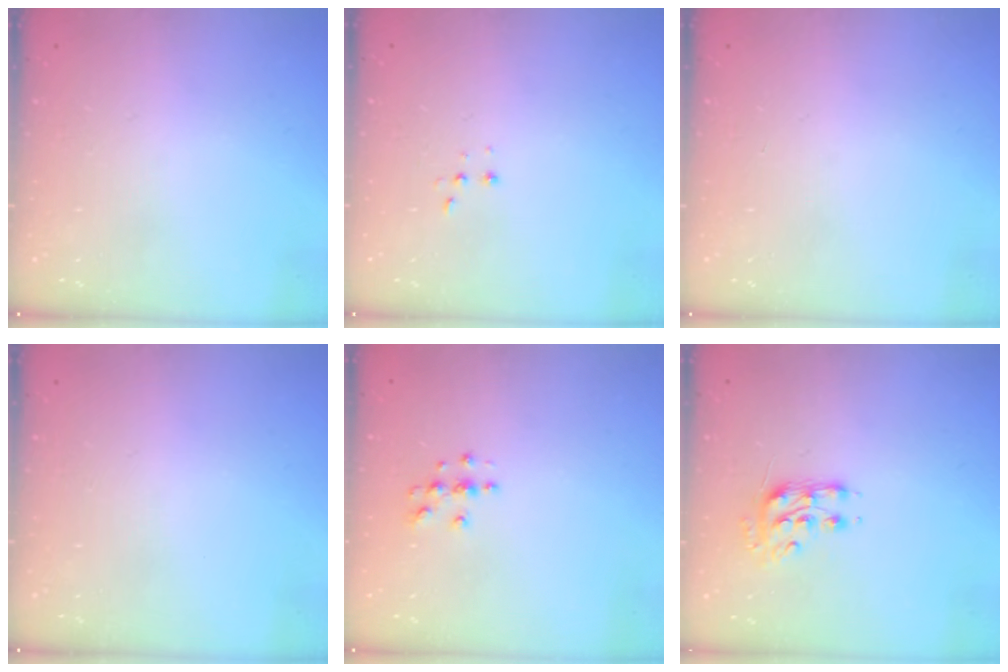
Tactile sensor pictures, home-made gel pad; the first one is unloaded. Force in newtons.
{"total": 2.7, "press": 2.7, "slide": 0.5}
{"total": 0.0}
{"total": 0.0}
{"total": 3.8, "press": 3.8, "slide": 0.4}
{"total": 8.1, "press": 8.0, "slide": 1.0}